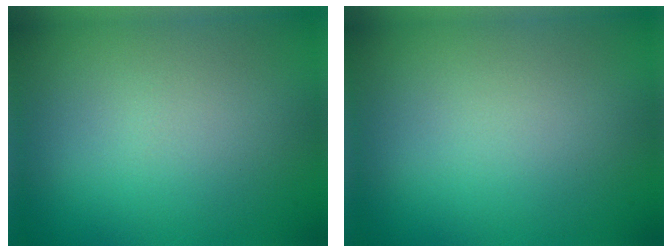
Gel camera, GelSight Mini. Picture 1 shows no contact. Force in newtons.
{"total": 0.0}